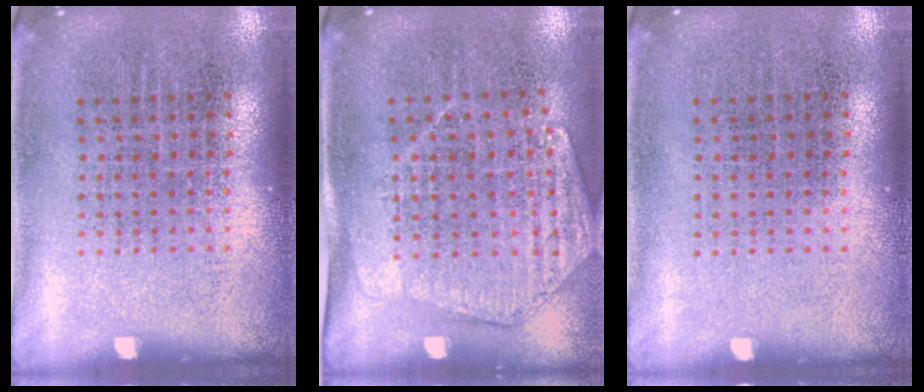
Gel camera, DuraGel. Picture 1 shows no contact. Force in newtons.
{"total": 1.6, "press": 1.5, "slide": 0.6}
{"total": 0.0}